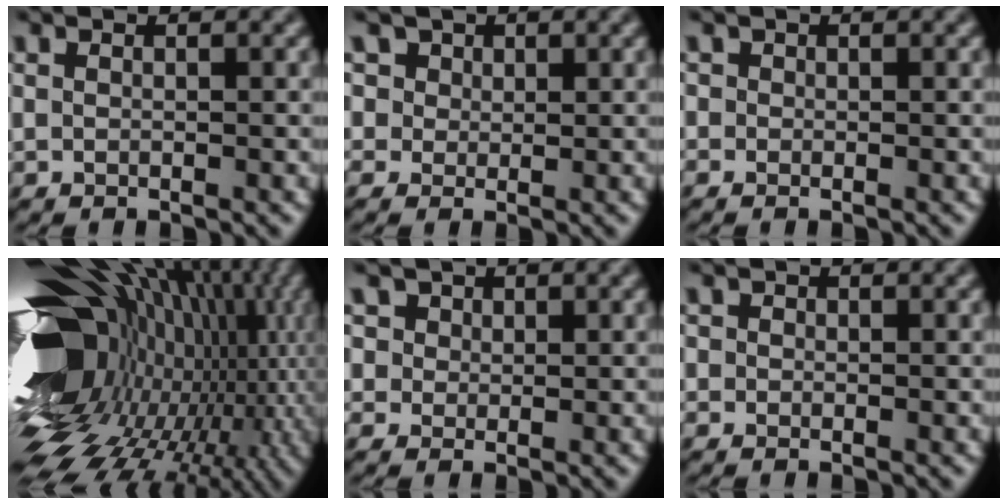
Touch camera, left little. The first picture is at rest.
{"total": 3.5, "force": [1.7, 2.9, 1.0], "torque": [-0.032, 0.006, 0.022]}
{"total": 0.5, "force": [0.0, 0.4, -0.3], "torque": [0.007, -0.001, 0.002]}
{"total": 18.5, "force": [-2.9, 11.0, 14.6], "torque": [-0.260, -0.021, -0.044]}
{"total": 3.1, "force": [1.4, 2.6, 0.9], "torque": [-0.030, 0.008, 0.020]}
{"total": 0.6, "force": [0.0, 0.6, -0.2], "torque": [-0.002, 0.003, 0.008]}